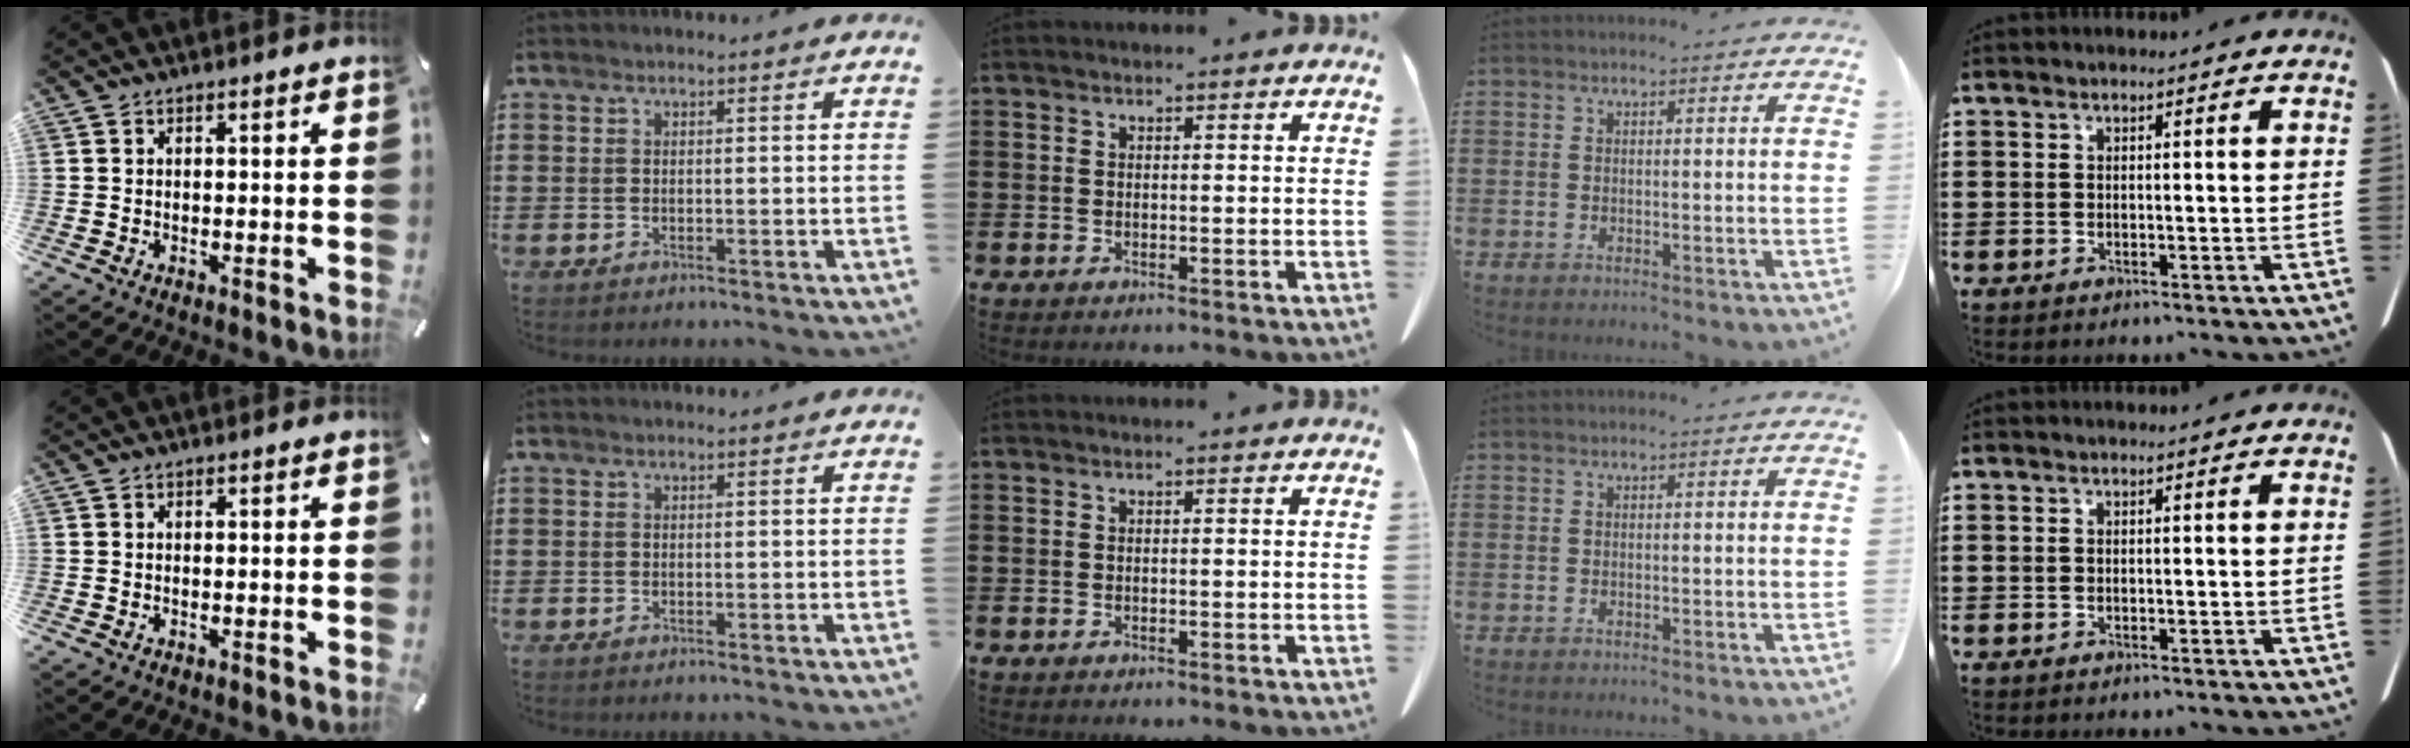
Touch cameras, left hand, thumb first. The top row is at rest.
{}